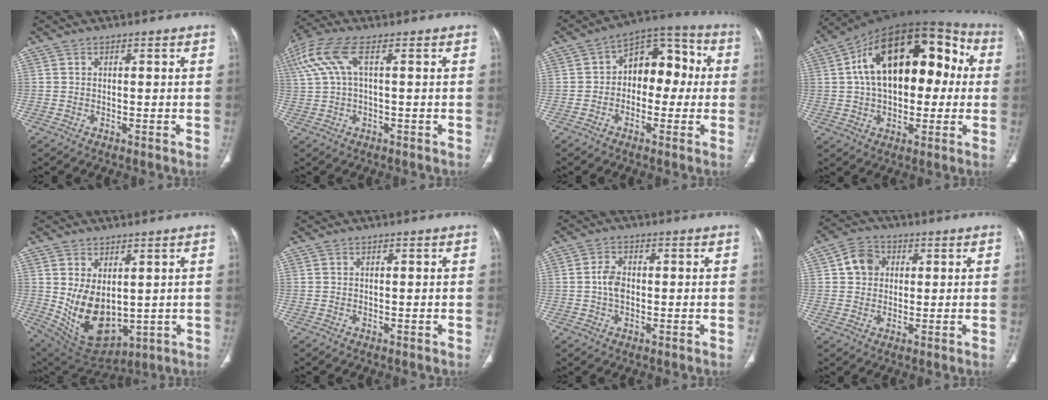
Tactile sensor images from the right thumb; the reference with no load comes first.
{"total": 7.9, "force": [2.5, 2.6, 7.0], "torque": [-0.198, 0.029, 0.052]}
{"total": 11.8, "force": [0.5, 7.8, 8.8], "torque": [-0.075, 0.043, -0.009]}
{"total": 24.5, "force": [3.9, 14.0, 19.7], "torque": [-0.287, 0.046, 0.053]}
{"total": 12.7, "force": [0.9, 7.8, 9.9], "torque": [-0.160, -0.019, 0.053]}
{"total": 0.0}
{"total": 3.7, "force": [-0.2, 2.4, 2.8], "torque": [-0.054, 0.007, -0.008]}
{"total": 6.1, "force": [1.5, 5.1, 2.9], "torque": [-0.035, 0.005, 0.020]}